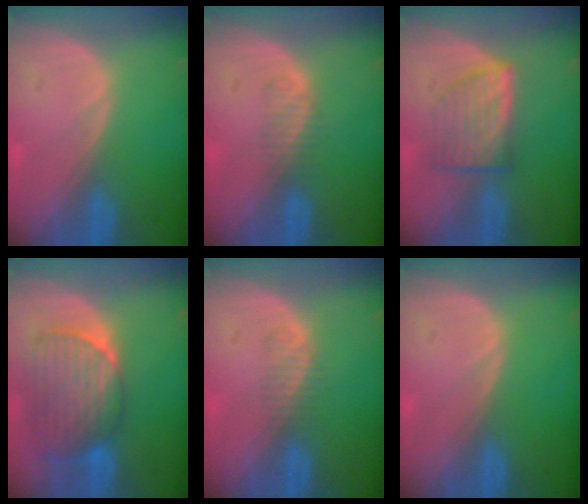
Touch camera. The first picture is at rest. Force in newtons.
{"total": 1.9, "press": 1.6, "slide": 1.0}
{"total": 6.0, "press": 5.8, "slide": 1.7}
{"total": 8.9, "press": 8.3, "slide": 3.1}
{"total": 1.9, "press": 1.6, "slide": 1.0}
{"total": 0.0}